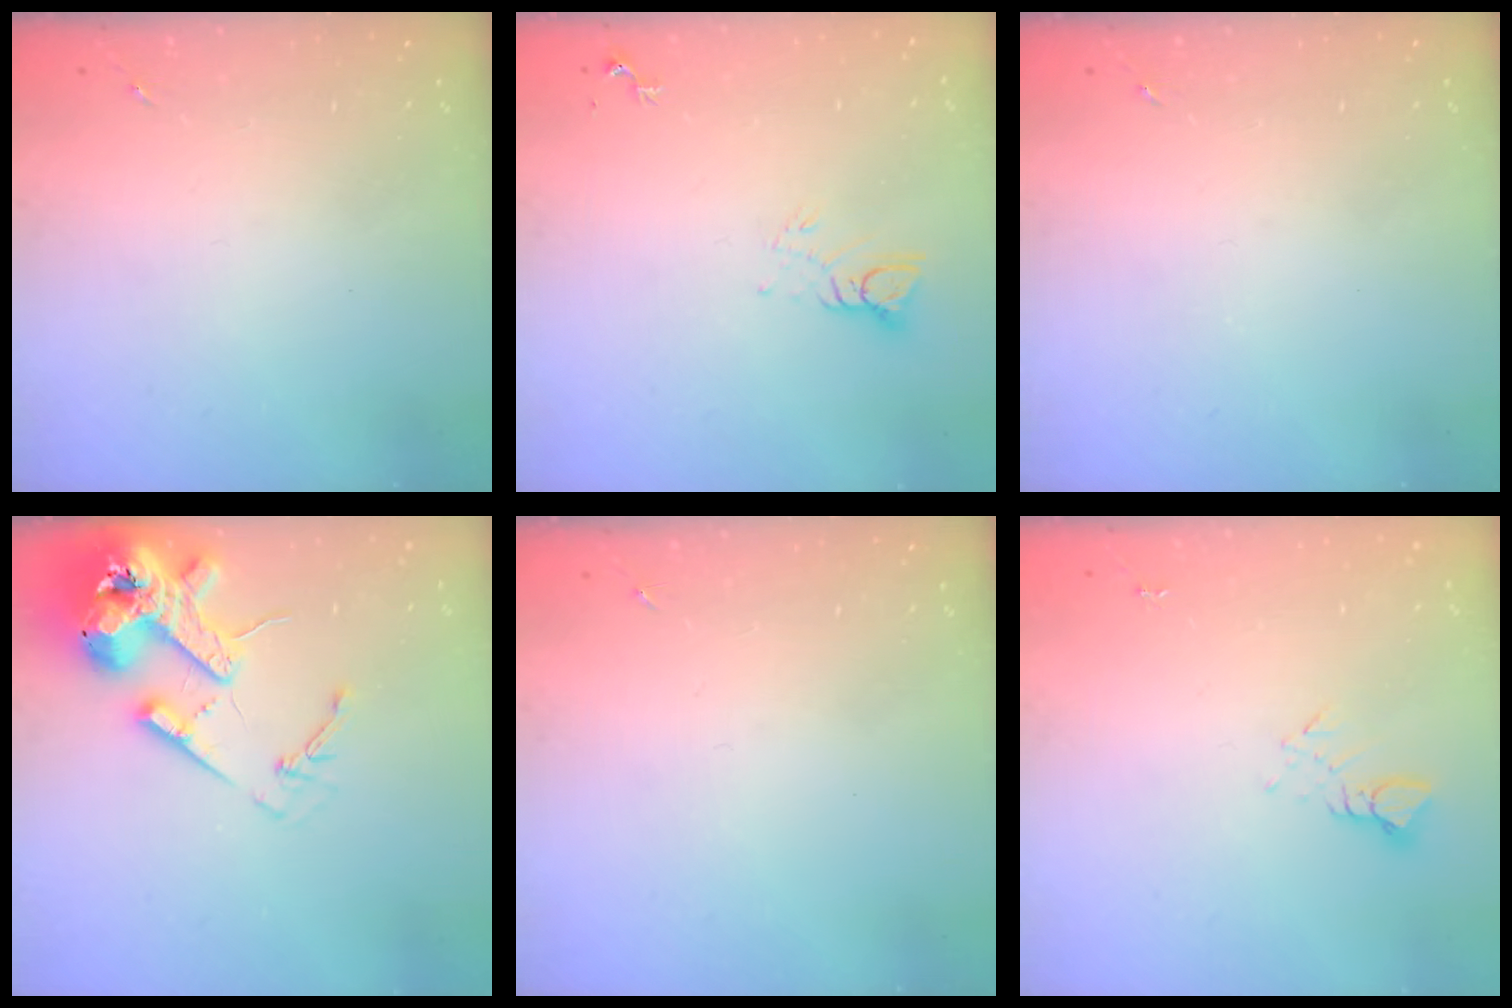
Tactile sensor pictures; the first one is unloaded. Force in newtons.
{"total": 4.4, "press": 4.4, "slide": 0.4}
{"total": 0.0}
{"total": 17.7, "press": 17.5, "slide": 2.4}
{"total": 0.0}
{"total": 3.9, "press": 3.9, "slide": 0.3}